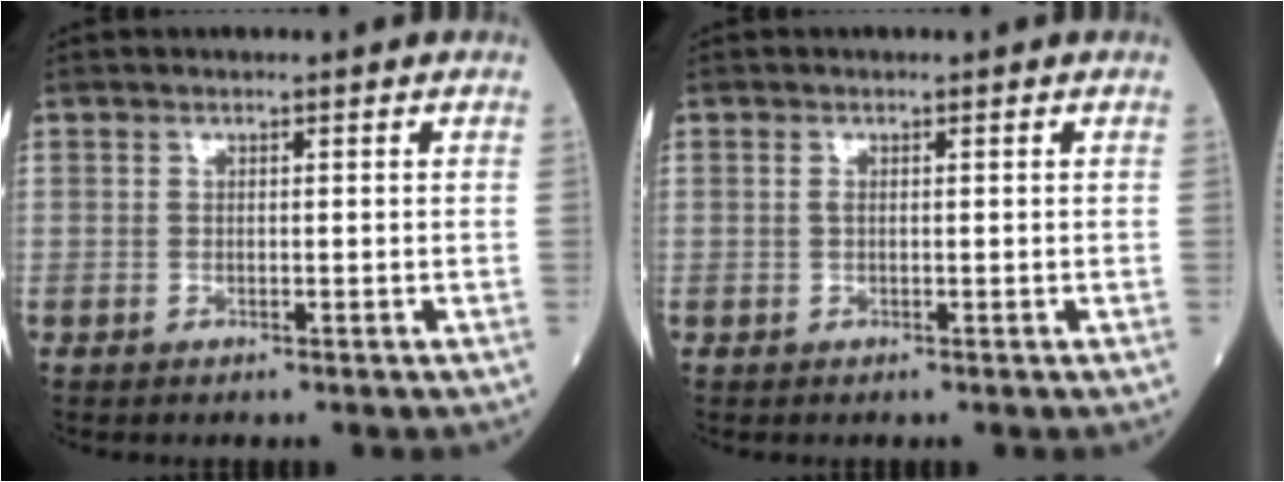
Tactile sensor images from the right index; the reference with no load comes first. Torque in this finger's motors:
{"motor_torque": [-0.07, -0.04, -0.02, 0.00]}